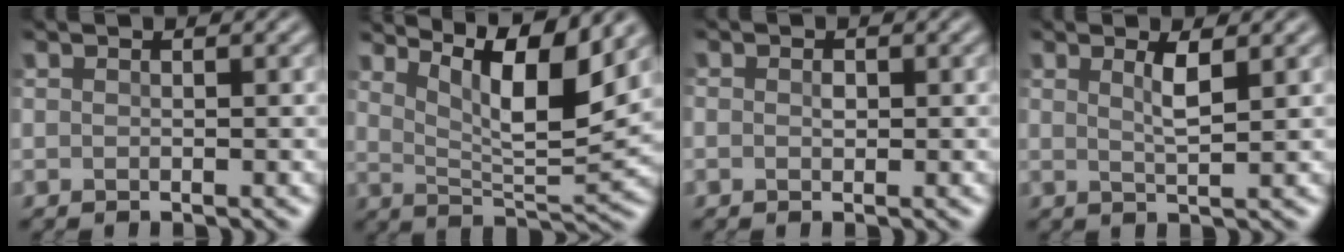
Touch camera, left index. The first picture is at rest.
{"total": 8.3, "force": [4.9, 1.9, 6.5], "torque": [-0.107, -0.005, 0.089]}
{"total": 0.7, "force": [-0.4, 0.5, 0.3], "torque": [-0.009, -0.002, -0.007]}
{"total": 1.9, "force": [0.6, 0.5, 1.8], "torque": [-0.028, -0.003, 0.009]}